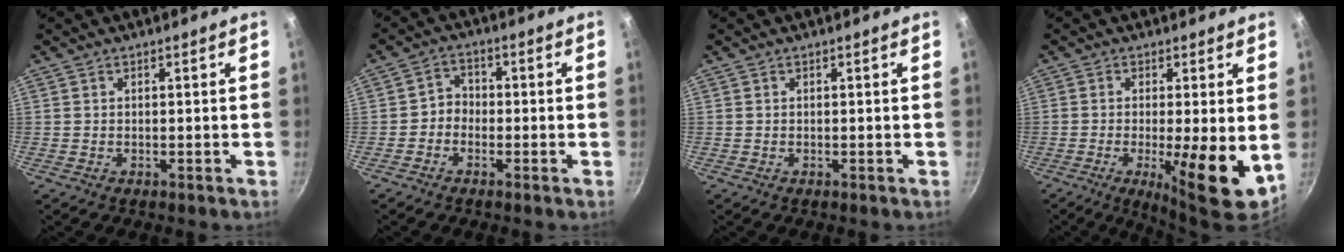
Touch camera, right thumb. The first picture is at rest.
{"total": 3.0, "force": [-1.3, 2.5, 1.1], "torque": [0.001, 0.021, -0.030]}
{"total": 0.0}
{"total": 10.7, "force": [-1.6, 2.2, 10.4], "torque": [-0.158, -0.013, -0.020]}